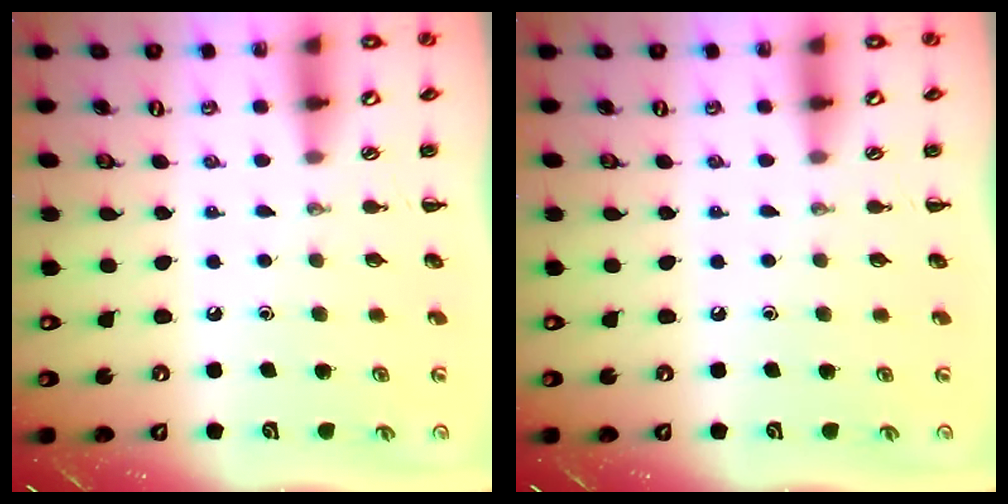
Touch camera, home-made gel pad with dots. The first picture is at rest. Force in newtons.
{"total": 0.0}